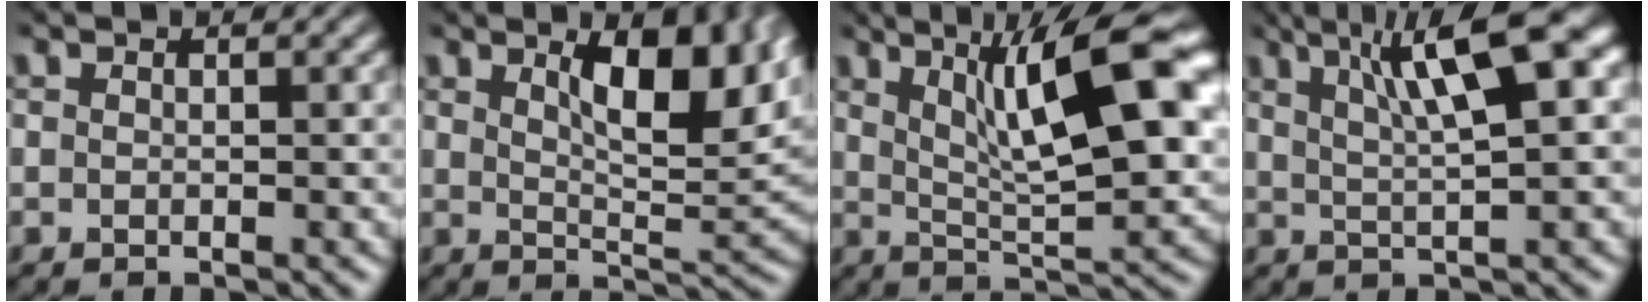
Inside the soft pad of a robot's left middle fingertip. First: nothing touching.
{"total": 7.4, "force": [3.0, 2.5, 6.2], "torque": [-0.094, -0.003, 0.050]}
{"total": 11.0, "force": [3.7, 2.6, 10.0], "torque": [-0.146, 0.004, 0.066]}
{"total": 8.8, "force": [3.6, 1.8, 7.9], "torque": [-0.114, 0.019, 0.058]}